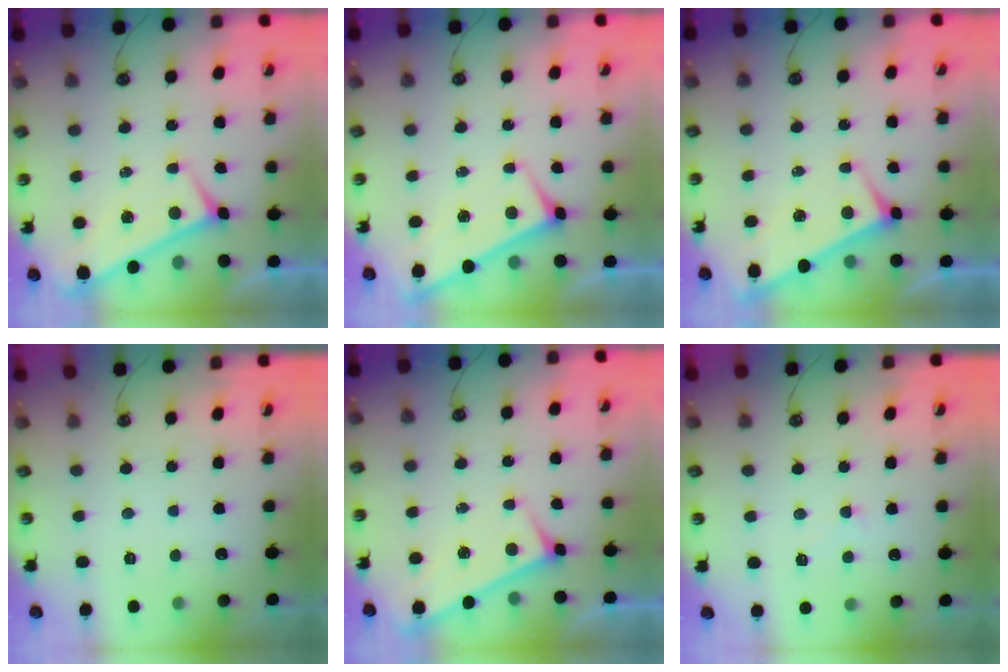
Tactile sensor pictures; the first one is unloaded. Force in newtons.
{"total": 1.9, "press": 1.9, "slide": 0.2}
{"total": 3.7, "press": 3.7, "slide": 0.5}
{"total": 0.0}
{"total": 3.3, "press": 3.3, "slide": 0.3}
{"total": 0.5, "press": 0.3, "slide": 0.4}